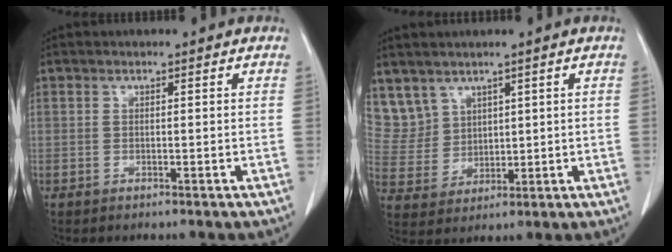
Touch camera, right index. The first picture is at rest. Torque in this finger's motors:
{"motor_torque": [-0.15, 0.34, 0.03, 0.01]}